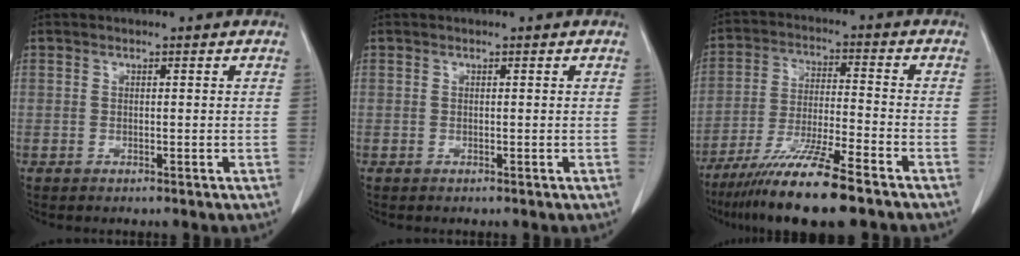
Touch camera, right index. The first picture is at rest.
{"total": 0.0}
{"total": 12.9, "force": [-9.4, 0.1, 8.9], "torque": [-0.163, -0.038, -0.165]}